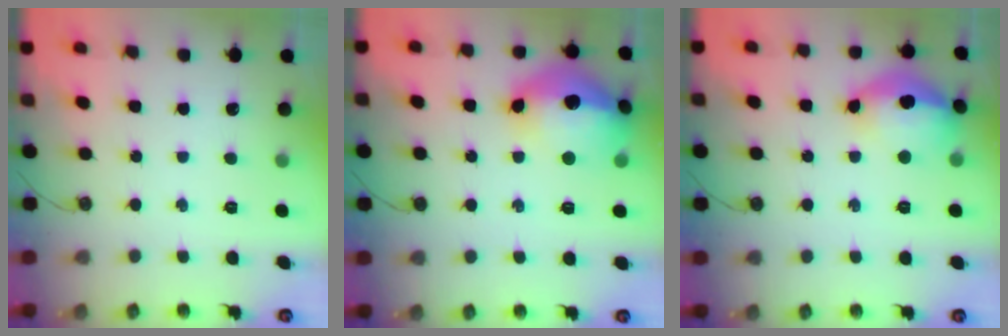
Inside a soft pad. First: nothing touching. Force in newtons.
{"total": 19.3, "press": 19.2, "slide": 1.6}
{"total": 21.9, "press": 18.2, "slide": 12.1}